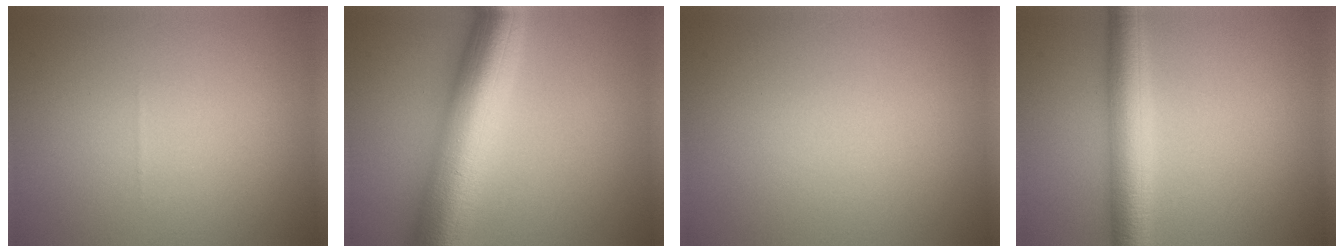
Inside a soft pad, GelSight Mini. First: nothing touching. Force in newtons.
{"total": 11.7, "press": 11.7, "slide": 0.3}
{"total": 0.0}
{"total": 5.2, "press": 5.2, "slide": 0.2}